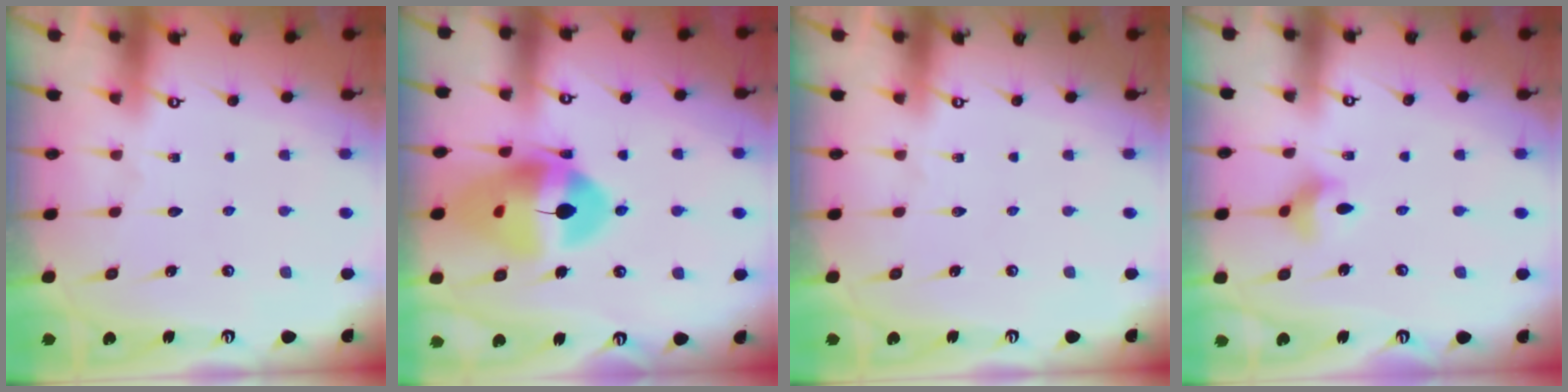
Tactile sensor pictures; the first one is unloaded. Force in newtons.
{"total": 18.7, "press": 18.6, "slide": 2.6}
{"total": 0.0}
{"total": 5.1, "press": 5.0, "slide": 1.1}